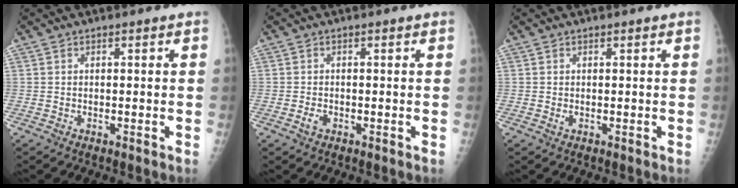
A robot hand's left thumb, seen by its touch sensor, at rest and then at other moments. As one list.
[{"total": 1.3, "force": [-0.5, 0.8, 0.9], "torque": [-0.017, 0.000, -0.010]}, {"total": 0.7, "force": [0.2, 0.3, 0.6], "torque": [-0.012, 0.003, 0.004]}]